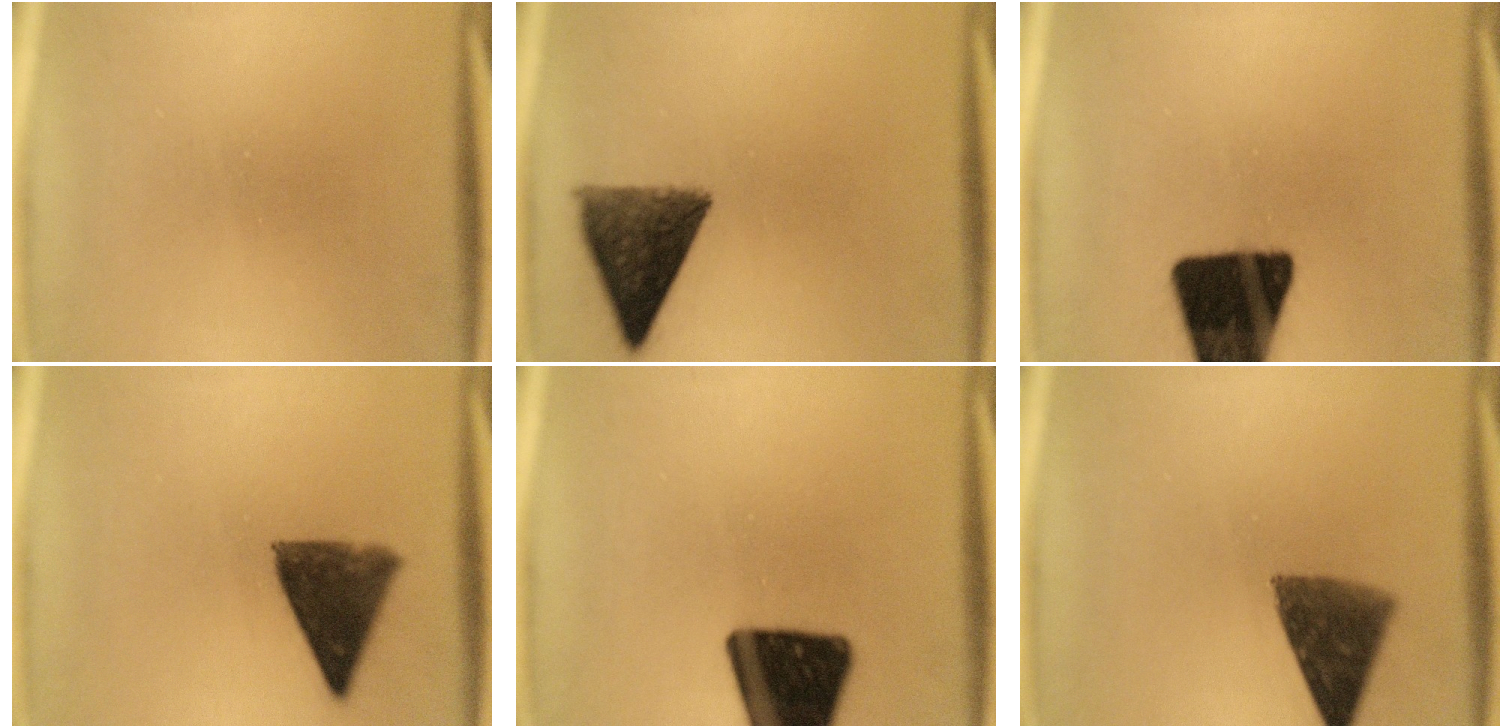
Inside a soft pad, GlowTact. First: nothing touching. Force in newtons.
{"total": 10.4}
{"total": 18.8}
{"total": 10.5}
{"total": 18.6}
{"total": 9.6}